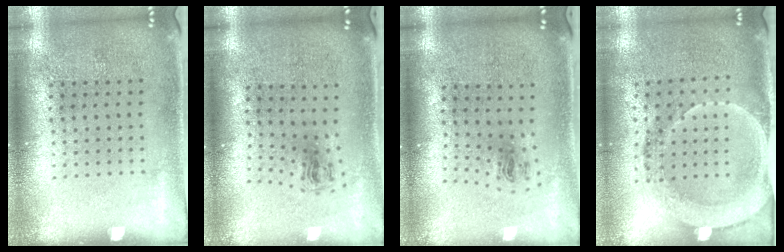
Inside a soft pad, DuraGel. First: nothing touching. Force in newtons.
{"total": 0.7, "press": 0.4, "slide": 0.6}
{"total": 1.0, "press": 0.4, "slide": 0.9}
{"total": 1.8, "press": 1.7, "slide": 0.7}